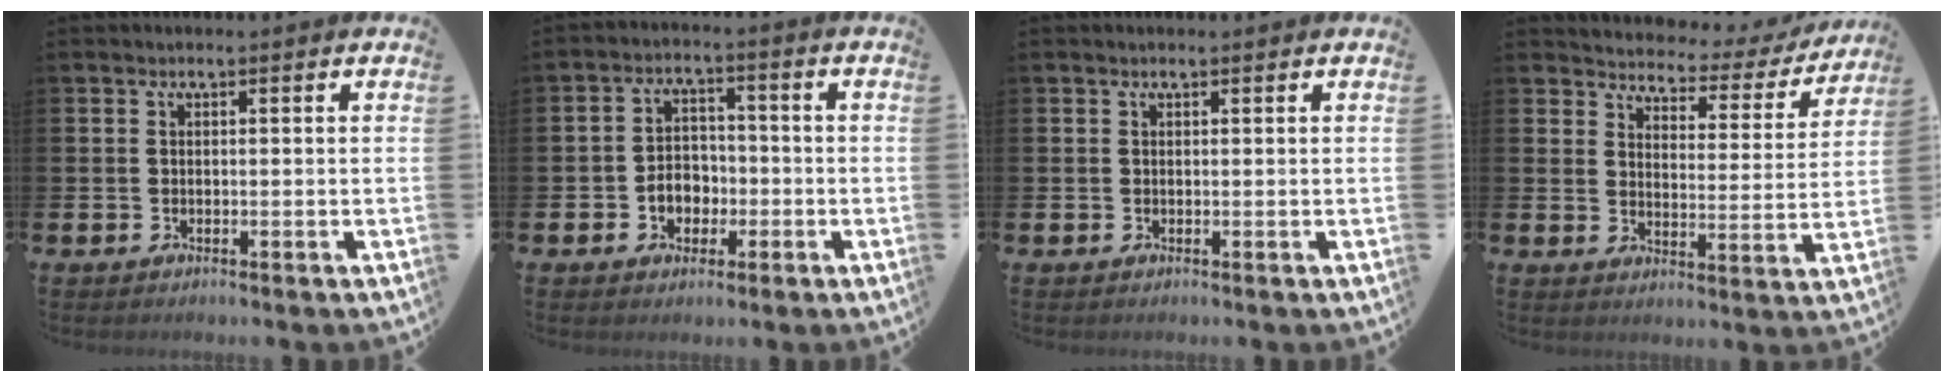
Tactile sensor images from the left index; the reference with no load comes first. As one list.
[{"total": 4.0, "force": [-1.4, 3.3, 1.7], "torque": [-0.032, 0.004, -0.034]}, {"total": 0.0}, {"total": 3.4, "force": [3.1, 1.4, 0.3], "torque": [-0.025, -0.035, 0.044]}]